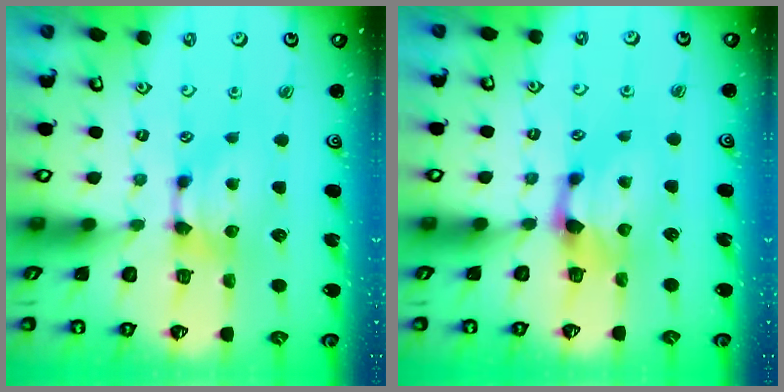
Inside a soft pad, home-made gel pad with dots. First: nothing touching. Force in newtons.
{"total": 1.2, "press": 0.2, "slide": 1.2}